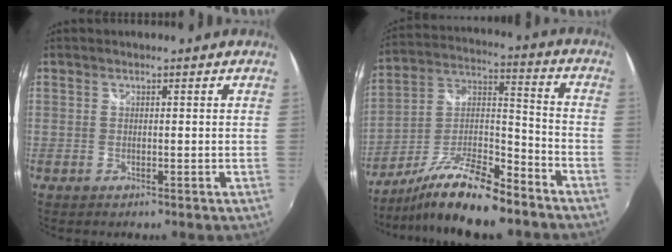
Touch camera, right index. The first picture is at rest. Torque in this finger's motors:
{"motor_torque": [1.14, -1.00, 0.61, 0.12]}